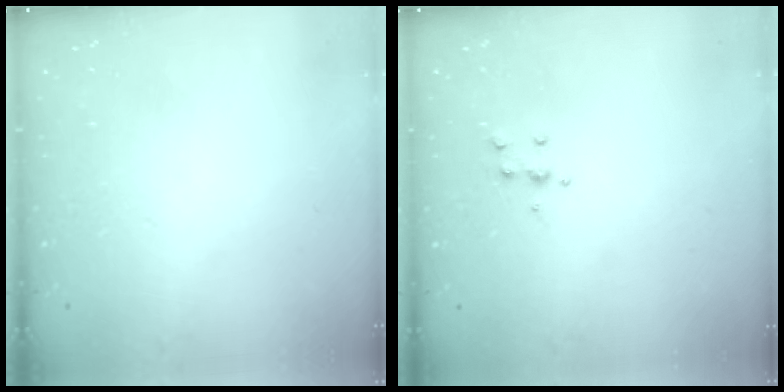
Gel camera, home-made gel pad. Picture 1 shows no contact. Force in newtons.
{"total": 4.6, "press": 4.5, "slide": 0.7}